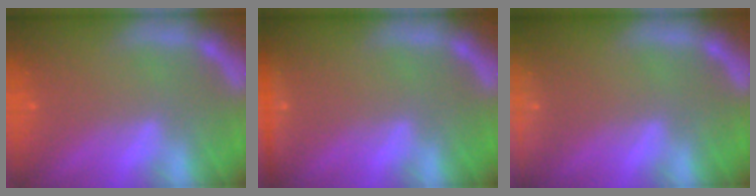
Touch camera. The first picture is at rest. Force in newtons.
{"total": 1.9}
{"total": 9.5}